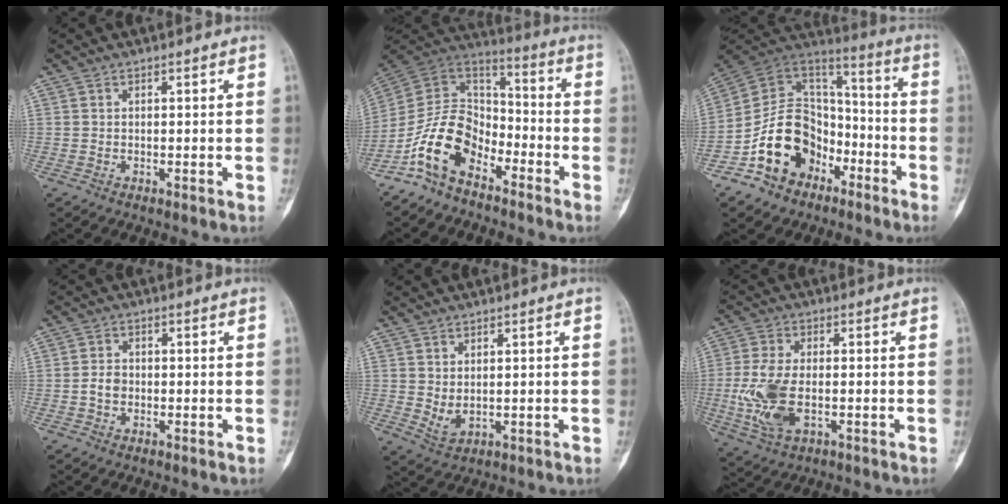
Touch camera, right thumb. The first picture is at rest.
{"total": 14.0, "force": [-8.1, 8.4, 7.7], "torque": [-0.134, 0.082, -0.168]}
{"total": 18.1, "force": [-8.3, 13.6, 8.7], "torque": [-0.115, 0.093, -0.148]}
{"total": 2.5, "force": [-0.5, 2.0, 1.5], "torque": [-0.022, 0.008, -0.014]}
{"total": 3.1, "force": [0.7, 1.7, 2.5], "torque": [-0.042, -0.008, 0.023]}
{"total": 10.7, "force": [-1.8, 5.7, 8.9], "torque": [-0.199, -0.003, -0.029]}